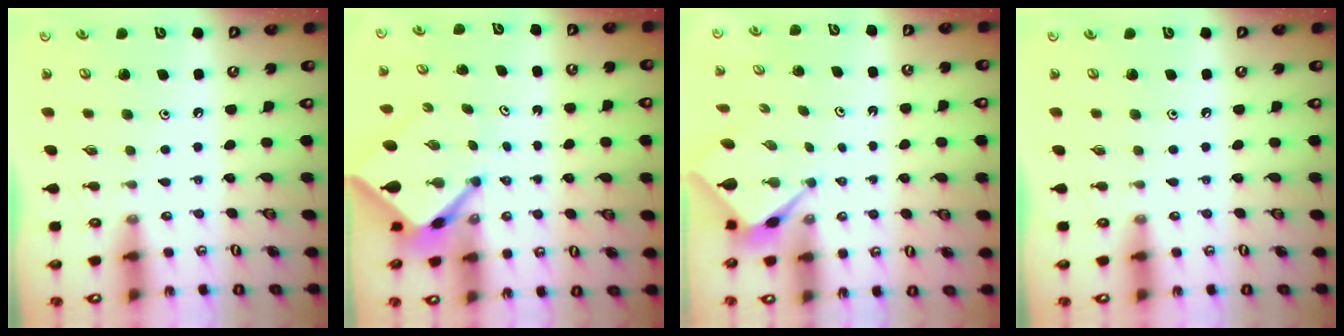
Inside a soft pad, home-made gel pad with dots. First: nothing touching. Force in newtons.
{"total": 4.8, "press": 4.8, "slide": 0.4}
{"total": 2.7, "press": 2.7, "slide": 0.0}
{"total": 0.0}